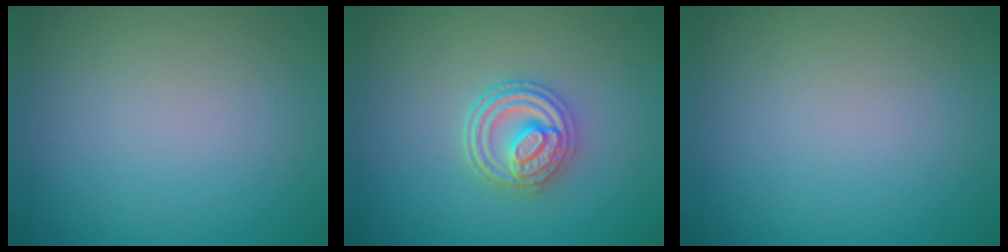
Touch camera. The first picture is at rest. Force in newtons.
{"total": 3.9, "press": 3.3, "slide": 2.0}
{"total": 0.0}